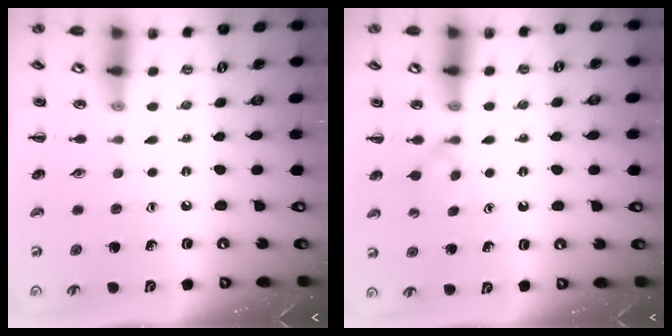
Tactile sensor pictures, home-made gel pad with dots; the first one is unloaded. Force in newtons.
{"total": 2.9, "press": 2.7, "slide": 1.2}